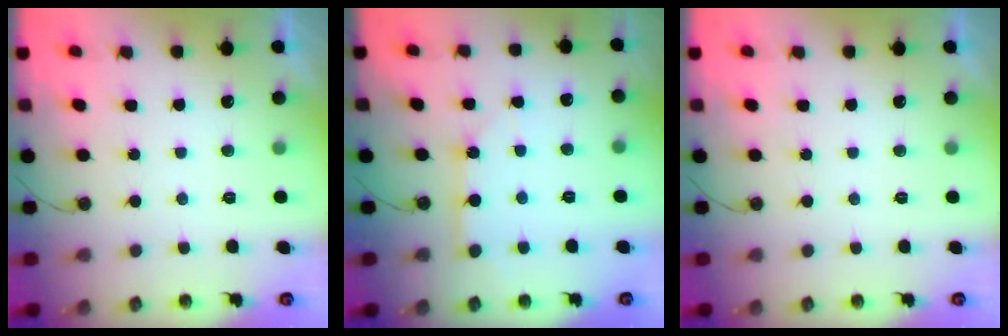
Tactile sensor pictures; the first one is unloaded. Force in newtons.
{"total": 3.8, "press": 3.8, "slide": 0.3}
{"total": 0.0}